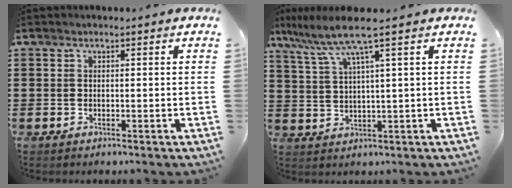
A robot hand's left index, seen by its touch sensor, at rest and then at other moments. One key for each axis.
{"total": 6.5, "fx": 3.9, "fy": -0.2, "fz": 5.2, "tx": -0.122, "ty": -0.018, "tz": 0.062}